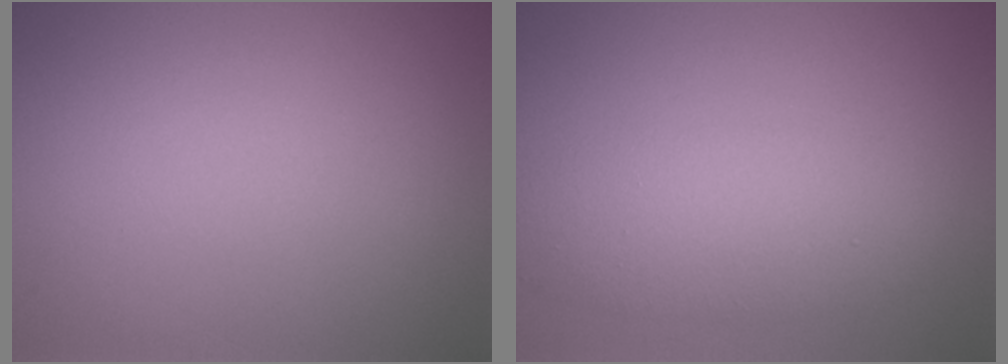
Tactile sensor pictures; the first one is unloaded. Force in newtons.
{"total": 4.3, "press": 4.3, "slide": 0.0}